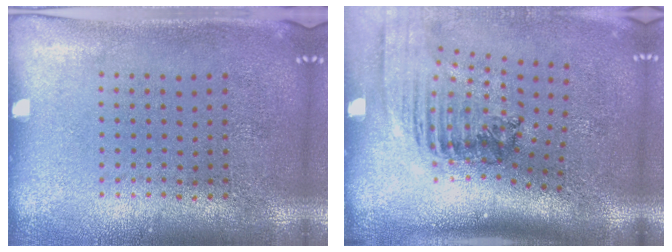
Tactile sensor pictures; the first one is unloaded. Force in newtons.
{"total": 1.8, "press": 1.4, "slide": 1.2}